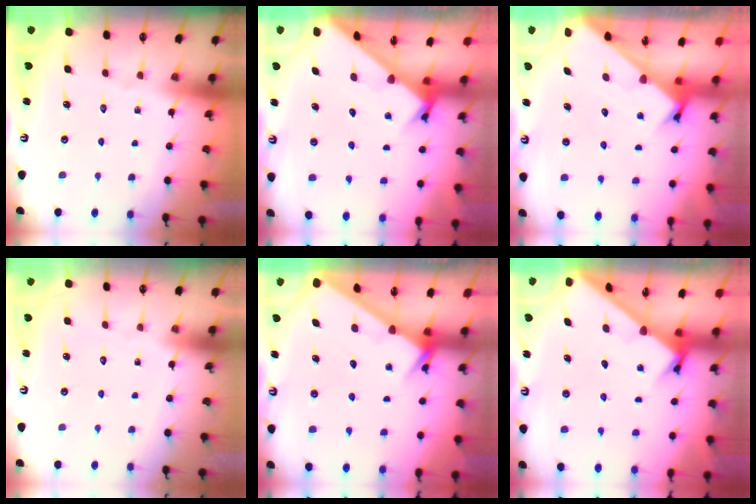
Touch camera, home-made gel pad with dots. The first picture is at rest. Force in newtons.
{"total": 2.3, "press": 2.3, "slide": 0.1}
{"total": 2.4, "press": 2.4, "slide": 0.2}
{"total": 1.7, "press": 1.7, "slide": 0.1}
{"total": 2.5, "press": 2.5, "slide": 0.1}
{"total": 2.6, "press": 2.6, "slide": 0.3}